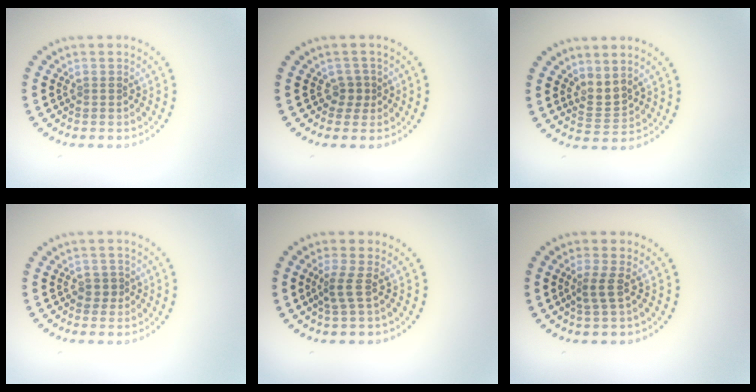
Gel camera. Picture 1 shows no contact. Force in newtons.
{"total": 1.3, "press": 1.1, "slide": 0.7}
{"total": 2.0, "press": 1.4, "slide": 1.3}
{"total": 0.9, "press": 0.6, "slide": 0.6}
{"total": 1.9, "press": 1.3, "slide": 1.4}
{"total": 1.9, "press": 1.3, "slide": 1.3}